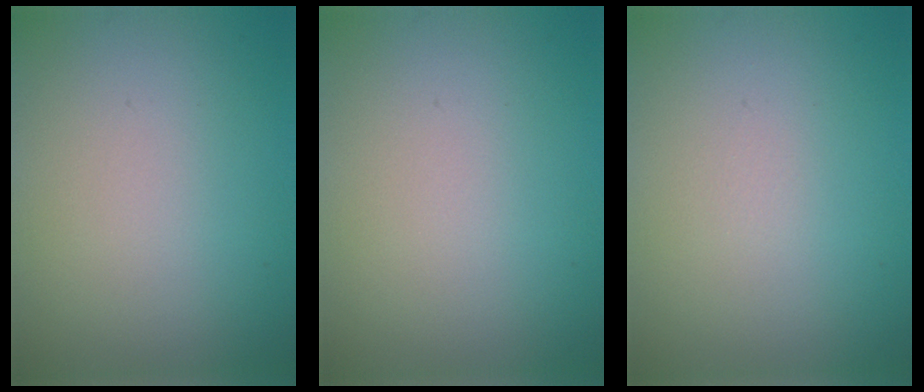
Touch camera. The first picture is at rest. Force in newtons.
{"total": 0.0}
{"total": 0.0}